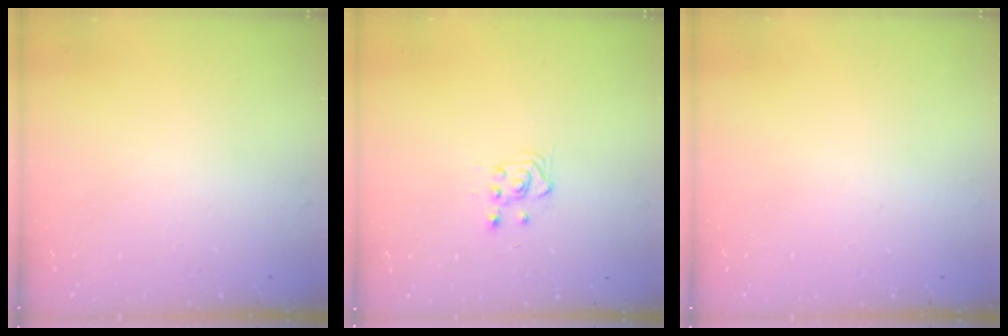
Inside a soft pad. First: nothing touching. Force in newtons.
{"total": 3.0, "press": 2.8, "slide": 1.0}
{"total": 0.0}